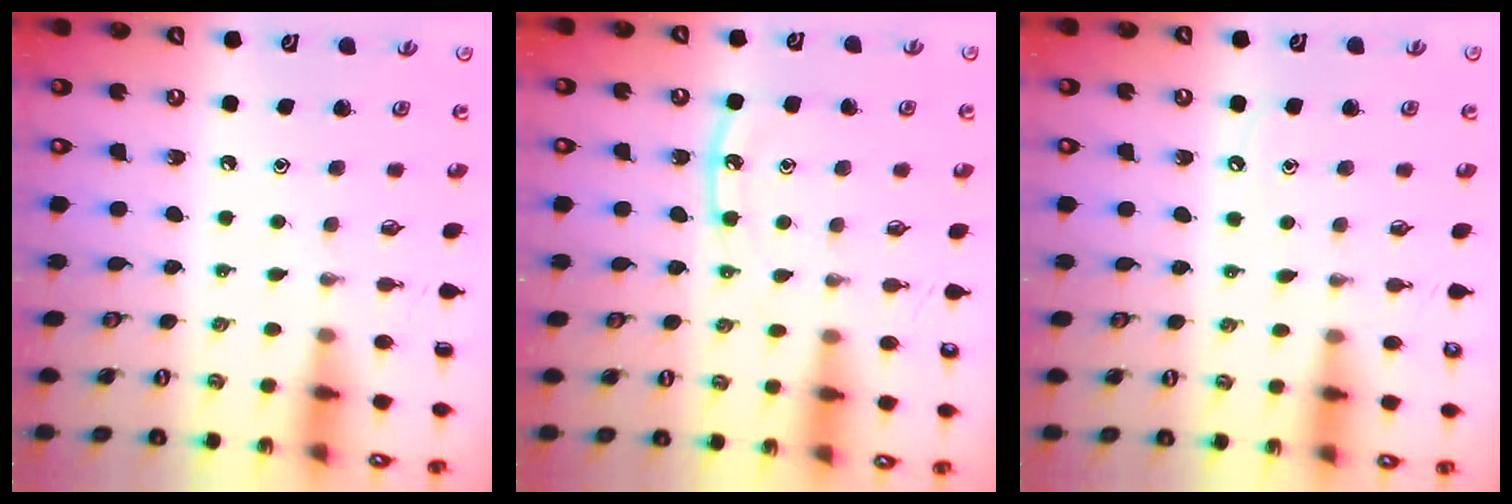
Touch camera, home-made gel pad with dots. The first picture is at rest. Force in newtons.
{"total": 9.1, "press": 9.1, "slide": 0.8}
{"total": 4.5, "press": 4.4, "slide": 0.4}